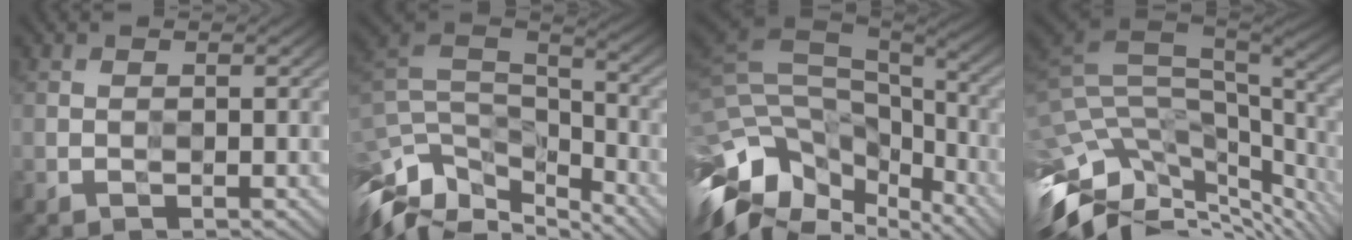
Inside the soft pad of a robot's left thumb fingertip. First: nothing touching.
{"total": 12.9, "force": [-7.8, 6.2, 8.2], "torque": [-0.229, -0.011, -0.135]}
{"total": 14.3, "force": [-5.9, 7.9, 10.4], "torque": [-0.246, -0.015, -0.081]}
{"total": 14.4, "force": [-2.5, 6.4, 12.6], "torque": [-0.271, -0.012, -0.032]}